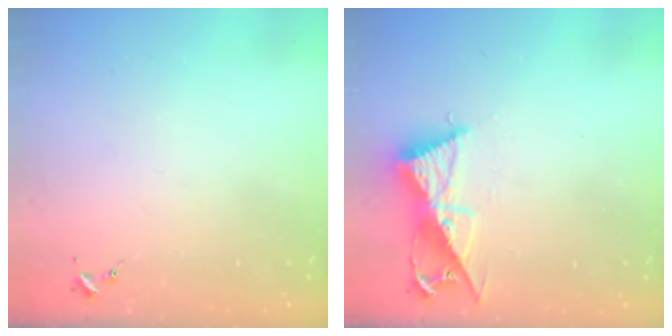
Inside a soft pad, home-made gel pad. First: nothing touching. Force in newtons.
{"total": 12.4, "press": 12.4, "slide": 1.0}